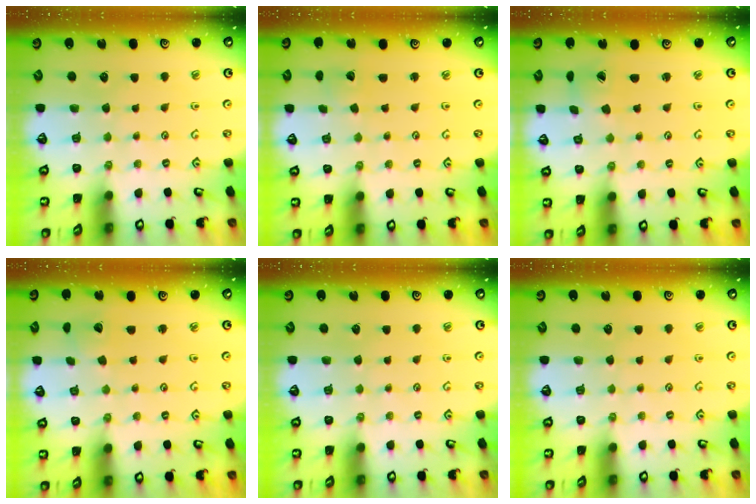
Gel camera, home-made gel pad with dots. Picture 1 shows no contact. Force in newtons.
{"total": 1.8, "press": 1.8, "slide": 0.1}
{"total": 2.6, "press": 2.6, "slide": 0.3}
{"total": 3.3, "press": 3.3, "slide": 0.1}
{"total": 0.0}
{"total": 0.0}